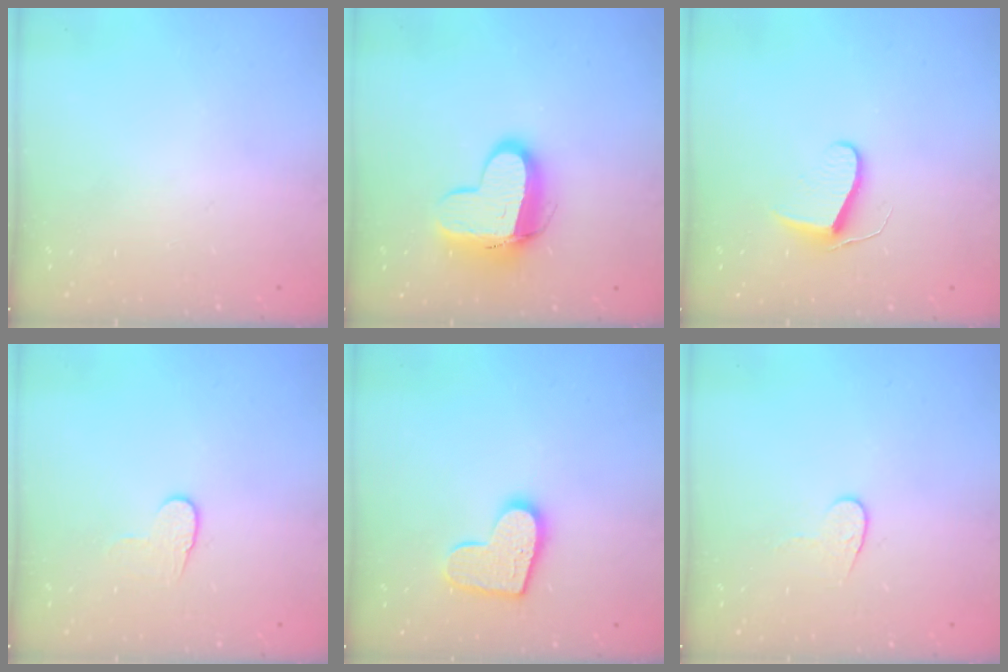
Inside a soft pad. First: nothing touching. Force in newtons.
{"total": 12.4, "press": 12.4, "slide": 1.2}
{"total": 7.0, "press": 7.0, "slide": 0.6}
{"total": 6.1, "press": 6.1, "slide": 0.5}
{"total": 12.7, "press": 12.6, "slide": 0.8}
{"total": 6.0, "press": 6.0, "slide": 0.4}